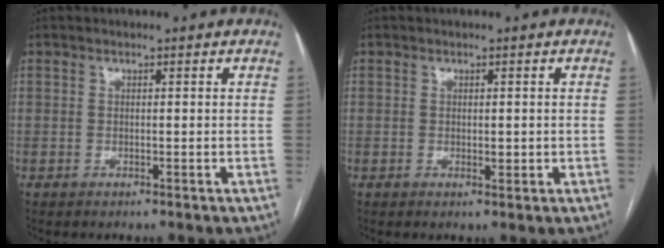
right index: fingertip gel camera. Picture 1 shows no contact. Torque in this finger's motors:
{"motor_torque": [0.07, 0.13, 0.07, 0.05]}